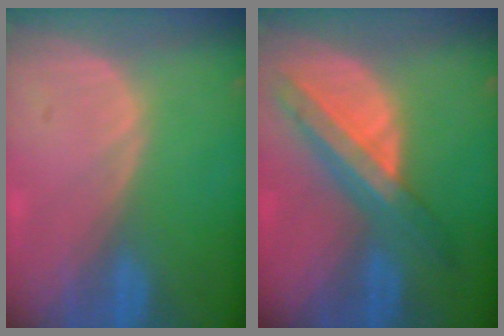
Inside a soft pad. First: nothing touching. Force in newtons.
{"total": 8.5, "press": 7.3, "slide": 4.4}